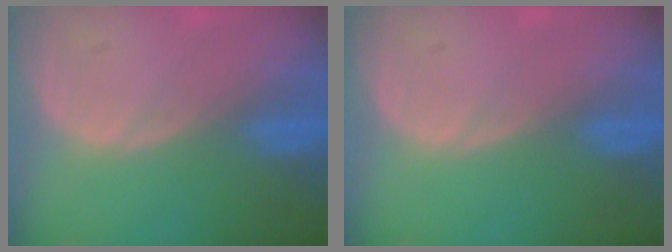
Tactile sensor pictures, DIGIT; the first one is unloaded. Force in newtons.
{"total": 0.0}